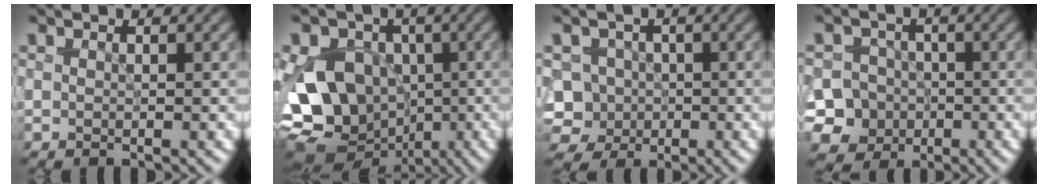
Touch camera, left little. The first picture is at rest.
{"total": 15.4, "force": [-1.1, 12.7, 8.7], "torque": [-0.165, -0.004, -0.046]}
{"total": 5.9, "force": [-1.6, 5.4, 1.6], "torque": [-0.014, 0.004, -0.050]}
{"total": 9.4, "force": [-3.5, 8.4, 2.2], "torque": [-0.035, -0.013, -0.090]}